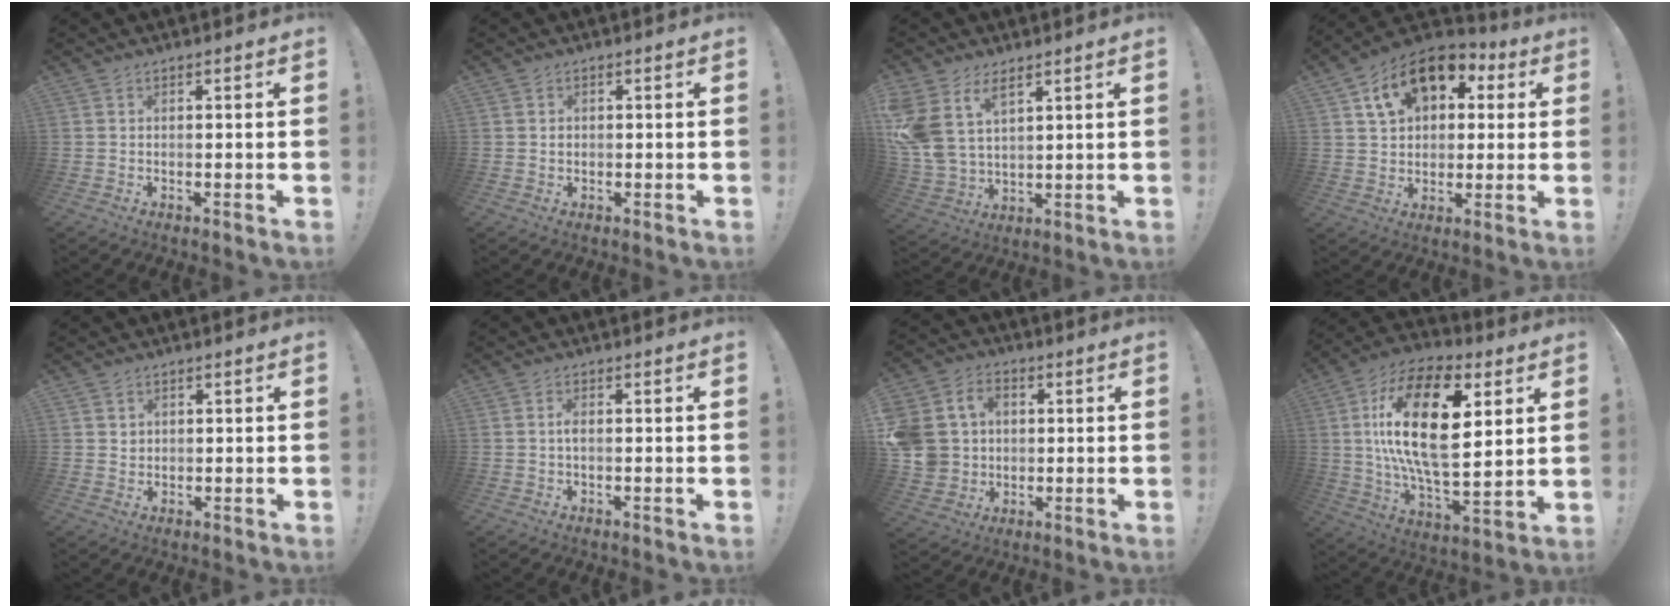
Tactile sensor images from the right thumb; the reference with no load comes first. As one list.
[{"total": 0.8, "force": [0.1, 0.8, -0.1], "torque": [0.008, -0.002, -0.001]}, {"total": 10.8, "force": [6.3, 6.5, 5.9], "torque": [-0.134, -0.040, 0.124]}, {"total": 16.5, "force": [7.5, 11.2, 9.5], "torque": [-0.142, -0.023, 0.138]}, {"total": 2.0, "force": [1.1, 1.7, 0.3], "torque": [0.007, -0.008, 0.019]}, {"total": 1.6, "force": [-0.2, 0.4, 1.5], "torque": [-0.035, 0.001, -0.007]}, {"total": 12.6, "force": [1.1, 11.3, 5.4], "torque": [-0.106, 0.002, 0.028]}, {"total": 26.3, "force": [6.3, 12.2, 22.4], "torque": [-0.441, -0.027, 0.101]}]